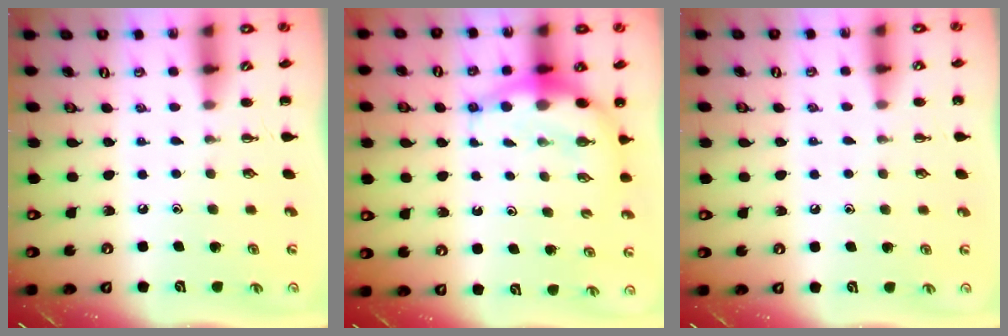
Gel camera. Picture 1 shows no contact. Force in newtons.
{"total": 7.1, "press": 7.0, "slide": 1.4}
{"total": 3.7, "press": 3.5, "slide": 1.3}